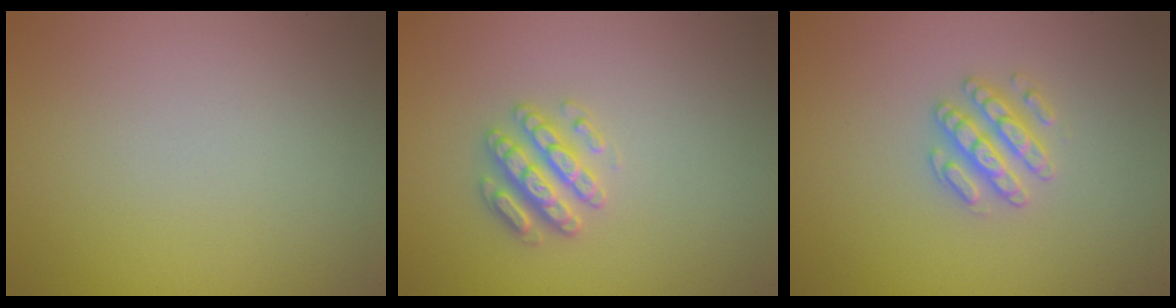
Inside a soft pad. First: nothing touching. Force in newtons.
{"total": 2.8, "press": 2.8, "slide": 0.3}
{"total": 2.6, "press": 2.6, "slide": 0.3}